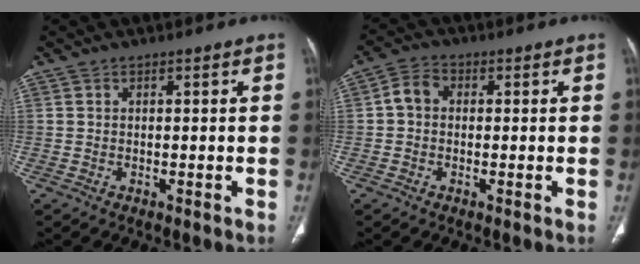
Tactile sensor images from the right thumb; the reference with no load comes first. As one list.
[{"total": 4.1, "force": [0.1, 3.3, 2.4], "torque": [-0.037, 0.014, -0.008]}]